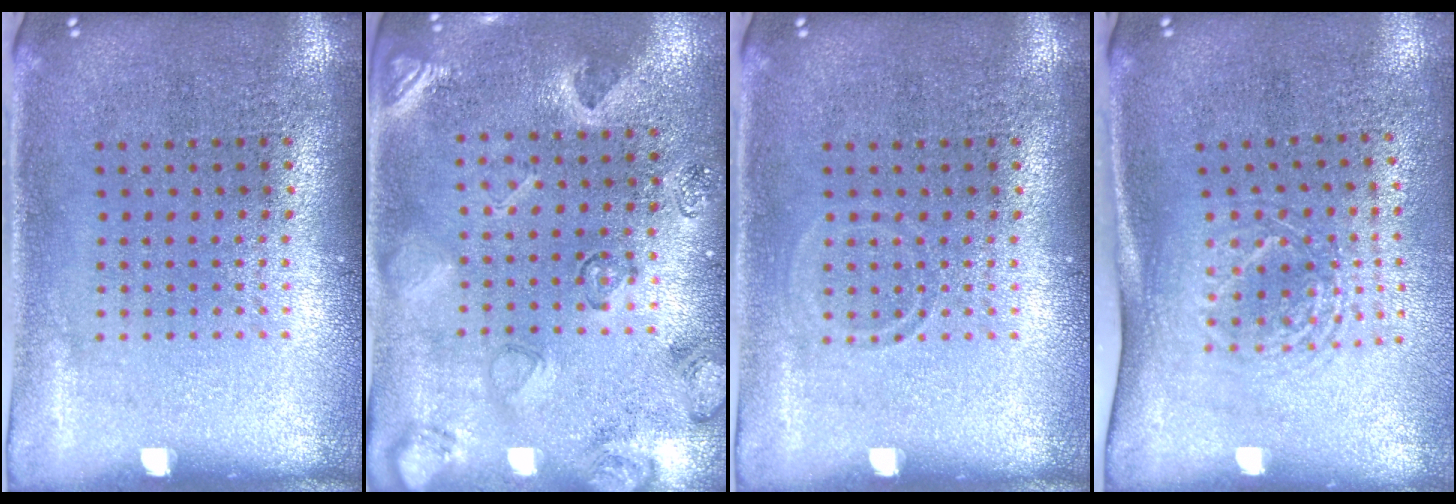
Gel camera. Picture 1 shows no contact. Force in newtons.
{"total": 2.3, "press": 1.9, "slide": 1.3}
{"total": 0.7, "press": 0.6, "slide": 0.3}
{"total": 1.8, "press": 1.3, "slide": 1.2}